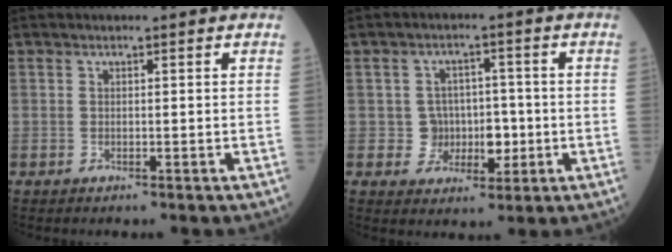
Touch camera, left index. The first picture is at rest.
{"total": 5.0, "force": [-0.6, 4.7, 1.7], "torque": [-0.009, 0.012, -0.007]}